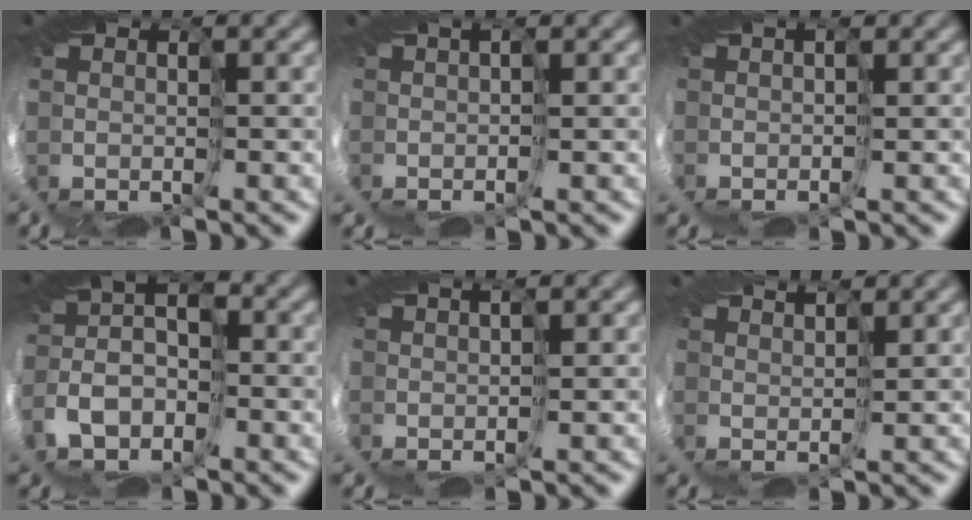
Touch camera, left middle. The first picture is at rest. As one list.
[{"total": 1.5, "force": [0.1, -1.4, -0.5], "torque": [0.030, 0.009, -0.003]}, {"total": 0.8, "force": [0.4, -0.6, -0.3], "torque": [0.020, 0.007, -0.005]}, {"total": 3.3, "force": [-2.3, 1.2, 2.0], "torque": [-0.053, 0.003, -0.075]}, {"total": 2.2, "force": [1.0, -1.8, -0.7], "torque": [0.021, 0.014, 0.002]}, {"total": 4.2, "force": [3.4, -2.0, -1.1], "torque": [0.021, 0.020, 0.018]}]